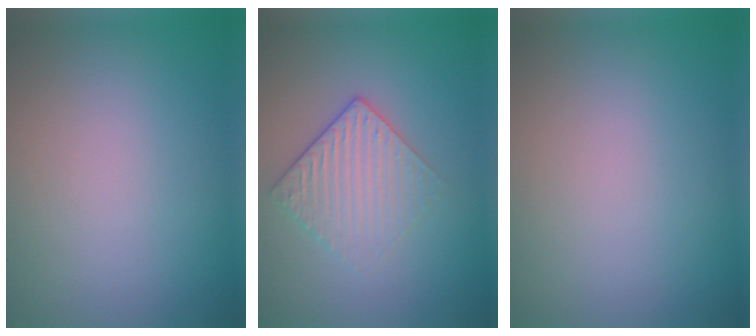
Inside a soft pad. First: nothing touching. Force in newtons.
{"total": 2.9, "press": 2.6, "slide": 1.4}
{"total": 0.0}